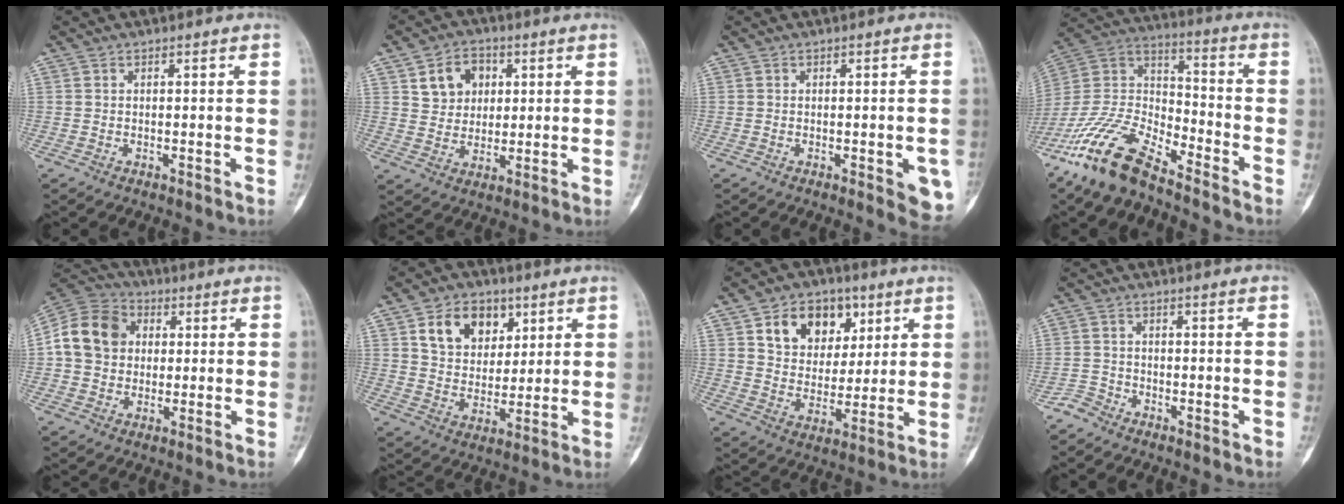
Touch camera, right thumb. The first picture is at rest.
{"total": 8.0, "force": [2.8, 6.5, 3.8], "torque": [-0.026, -0.009, 0.048]}
{"total": 5.4, "force": [-1.7, 1.7, 4.8], "torque": [-0.037, -0.005, -0.018]}
{"total": 16.2, "force": [-12.4, 5.4, 8.8], "torque": [-0.172, 0.071, -0.246]}
{"total": 13.2, "force": [1.6, 11.1, 6.9], "torque": [-0.117, 0.020, 0.021]}
{"total": 11.9, "force": [5.3, 8.6, 6.3], "torque": [-0.066, -0.020, 0.095]}
{"total": 13.5, "force": [6.0, 9.9, 6.9], "torque": [-0.068, -0.018, 0.104]}
{"total": 2.2, "force": [-2.1, 0.8, -0.2], "torque": [0.008, -0.001, -0.047]}